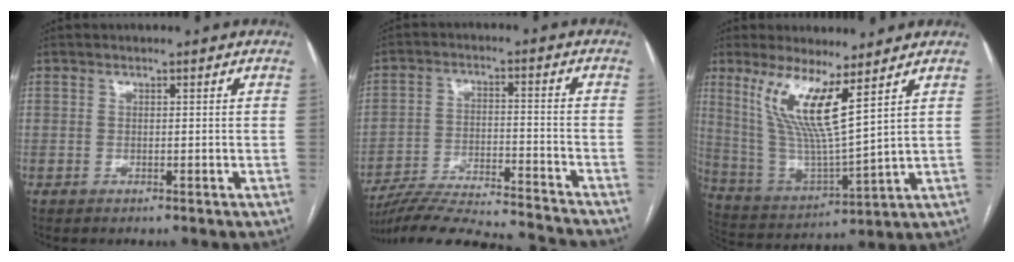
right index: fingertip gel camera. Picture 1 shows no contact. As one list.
[{"total": 19.9, "force": [-18.8, 0.4, 6.5], "torque": [-0.115, -0.022, -0.282]}, {"total": 11.9, "force": [6.2, 0.8, 10.2], "torque": [-0.216, -0.015, 0.129]}]